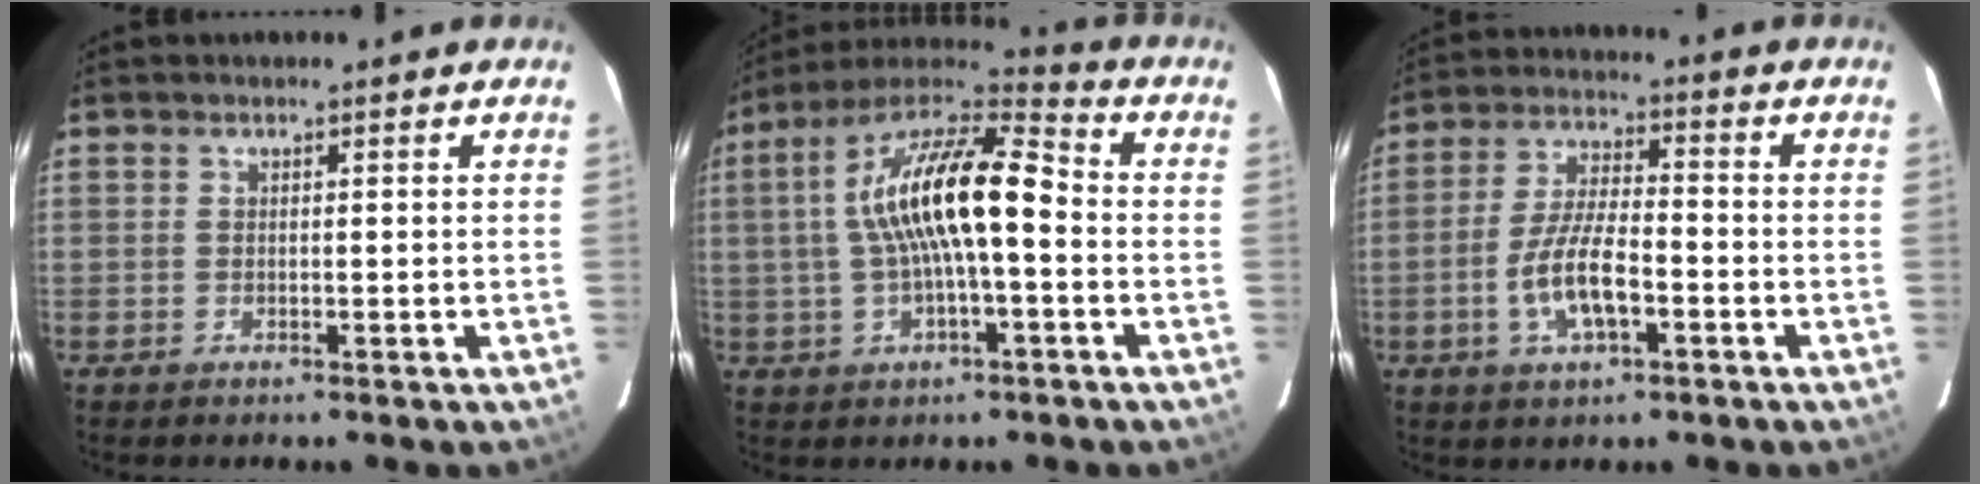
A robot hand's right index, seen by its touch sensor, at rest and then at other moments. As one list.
[{"total": 16.2, "force": [-0.2, 4.8, 15.5], "torque": [-0.280, 0.023, -0.012]}, {"total": 9.7, "force": [-3.4, 3.4, 8.4], "torque": [-0.172, 0.001, -0.061]}]